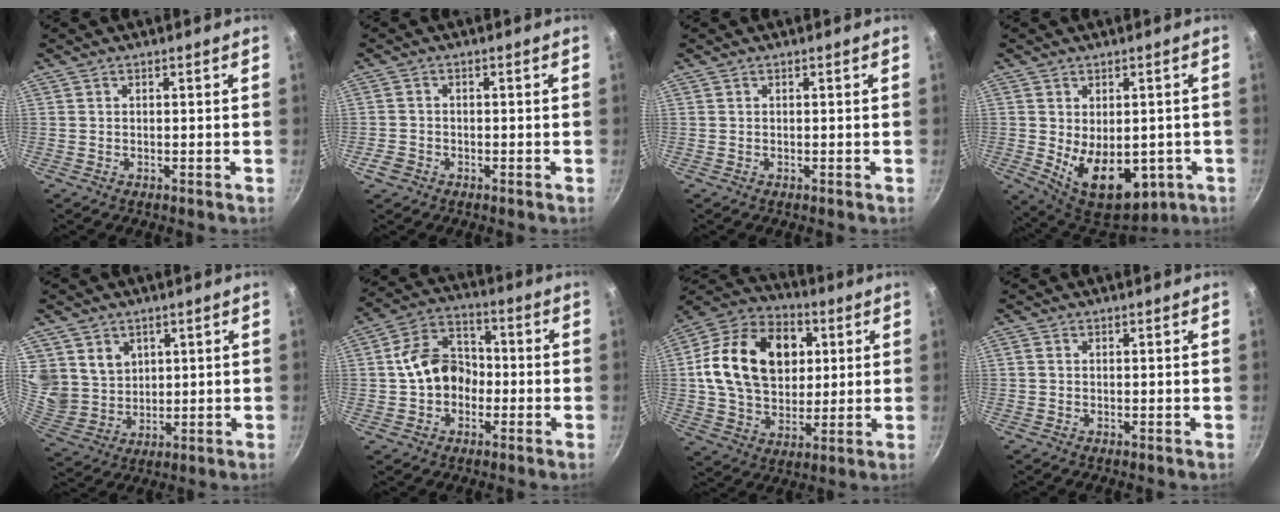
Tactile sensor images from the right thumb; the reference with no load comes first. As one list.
[{"total": 2.8, "force": [-1.5, 2.2, 1.0], "torque": [-0.017, 0.014, -0.027]}, {"total": 0.0}, {"total": 14.5, "force": [-3.0, 8.9, 11.0], "torque": [-0.126, -0.019, -0.017]}, {"total": 11.4, "force": [4.8, 9.6, 4.0], "torque": [-0.054, -0.025, 0.106]}, {"total": 11.5, "force": [-1.2, 9.0, 7.0], "torque": [-0.083, 0.039, -0.032]}, {"total": 22.7, "force": [4.5, 16.4, 15.0], "torque": [-0.228, 0.013, 0.070]}, {"total": 0.8, "force": [0.0, 0.7, 0.4], "torque": [-0.007, 0.003, -0.001]}]